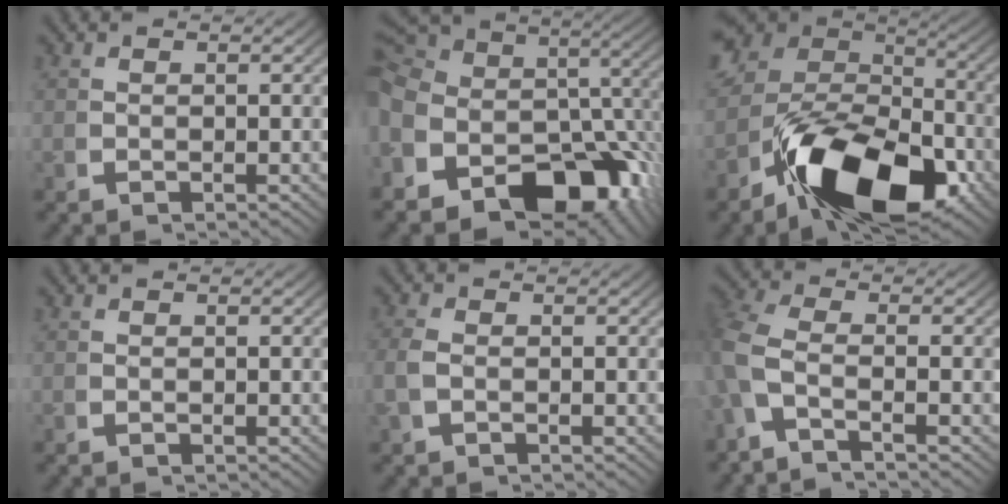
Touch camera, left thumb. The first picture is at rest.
{"total": 18.0, "force": [-0.4, 12.7, 12.8], "torque": [-0.225, -0.036, 0.000]}
{"total": 16.4, "force": [-4.0, 9.4, 12.8], "torque": [-0.240, -0.041, -0.051]}
{"total": 0.0}
{"total": 1.7, "force": [-0.3, 1.1, 1.3], "torque": [-0.043, -0.001, -0.001]}
{"total": 5.5, "force": [-0.6, 3.2, 4.4], "torque": [-0.120, -0.008, -0.015]}